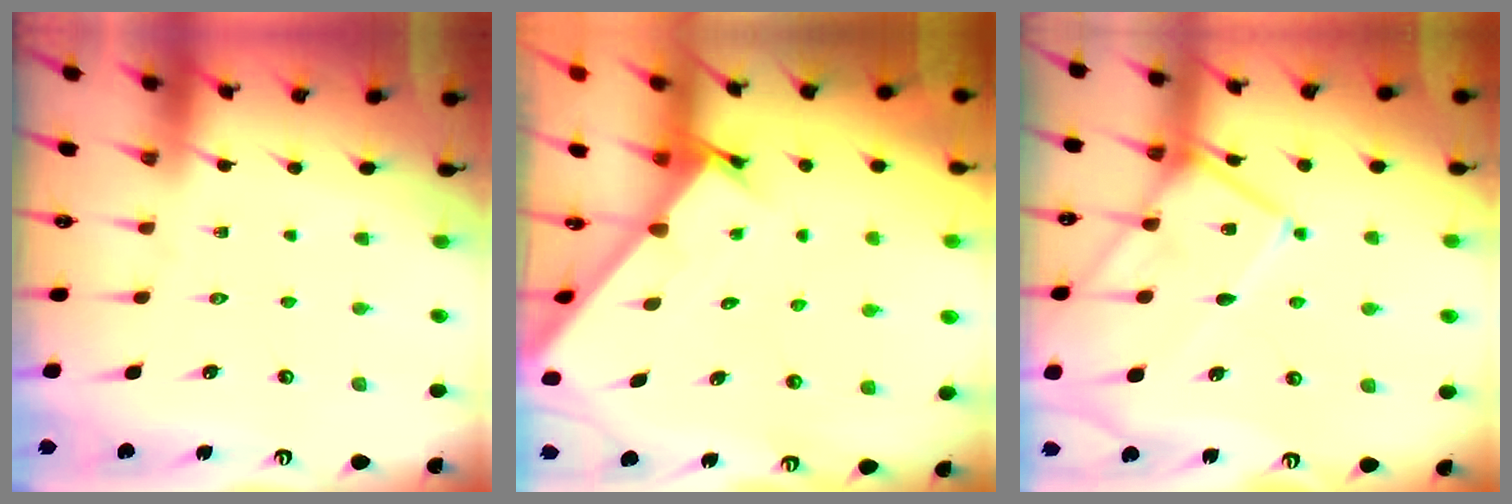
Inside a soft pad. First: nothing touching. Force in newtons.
{"total": 3.1, "press": 3.1, "slide": 0.3}
{"total": 14.2, "press": 14.1, "slide": 1.1}